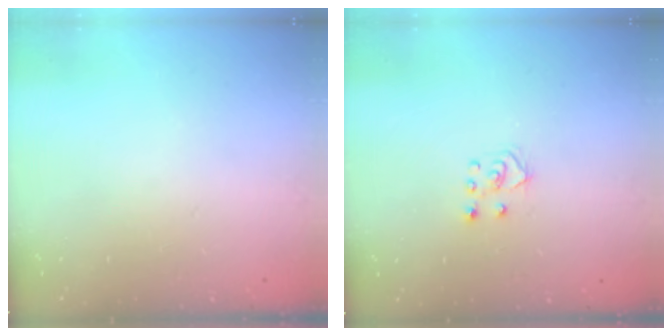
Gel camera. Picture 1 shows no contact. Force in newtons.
{"total": 4.0, "press": 4.0, "slide": 0.3}